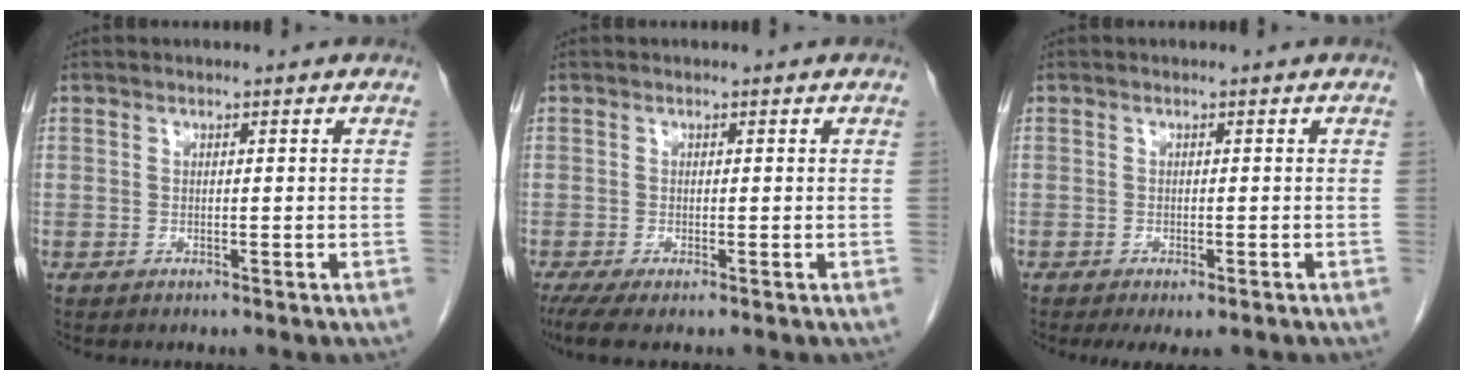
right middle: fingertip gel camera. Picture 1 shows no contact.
{"total": 3.3, "force": [-2.2, 0.6, 2.5], "torque": [-0.047, -0.012, -0.039]}
{"total": 4.2, "force": [-3.1, 1.3, 2.5], "torque": [-0.033, -0.011, -0.041]}